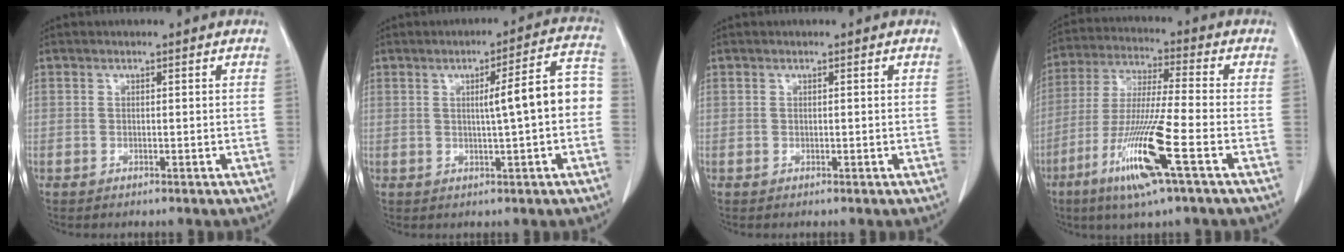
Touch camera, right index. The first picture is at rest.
{"total": 8.3, "force": [-0.2, 0.3, 8.3], "torque": [-0.107, 0.026, -0.006]}
{"total": 0.0}
{"total": 14.2, "force": [-6.2, -0.2, 12.8], "torque": [-0.263, -0.026, -0.118]}